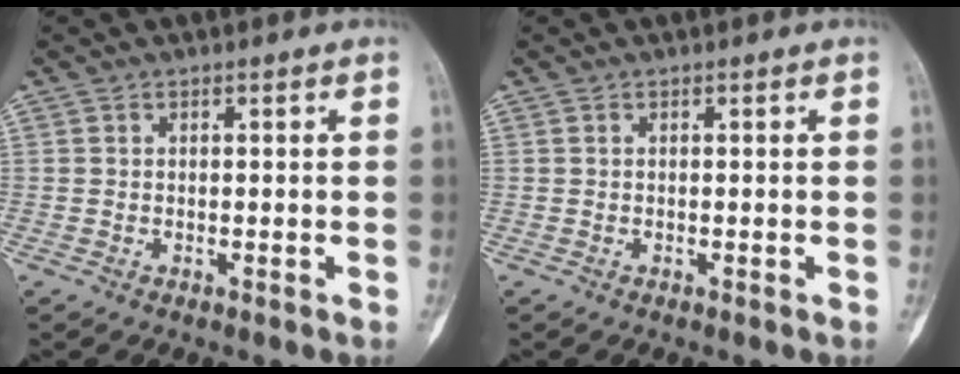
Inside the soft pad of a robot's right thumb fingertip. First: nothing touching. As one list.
[{"total": 0.0}]